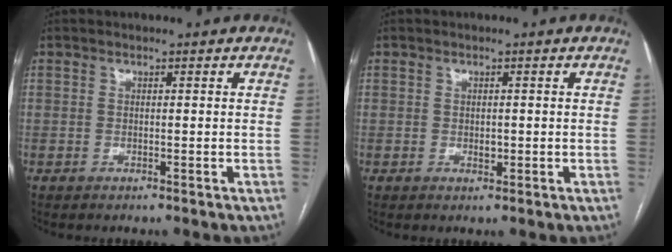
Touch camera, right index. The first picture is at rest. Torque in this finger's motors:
{"motor_torque": [-0.02, 0.02, 0.11, 0.02]}